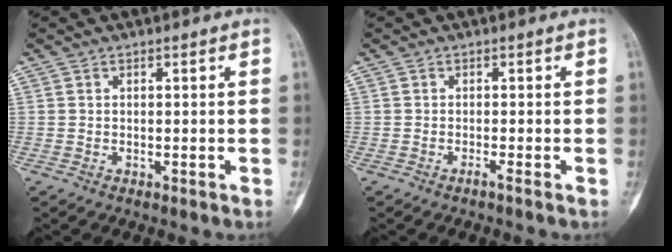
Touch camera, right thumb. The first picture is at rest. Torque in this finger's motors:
{"motor_torque": [0.18, -0.19, 0.26, -0.03, -0.03]}